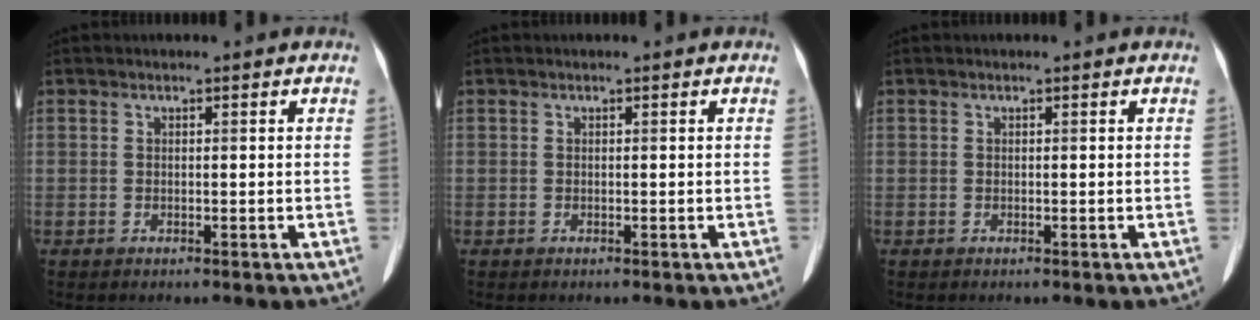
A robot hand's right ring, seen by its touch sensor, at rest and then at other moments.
{"total": 0.0}
{"total": 0.0}